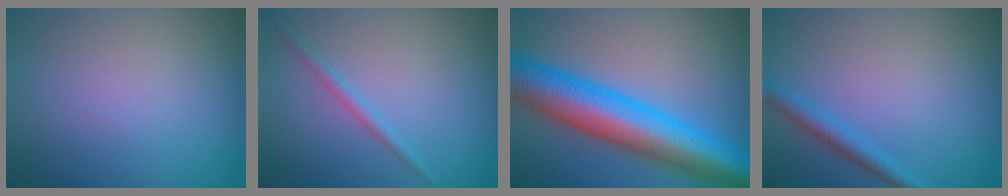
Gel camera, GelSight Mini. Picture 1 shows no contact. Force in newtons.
{"total": 1.3, "press": 1.3, "slide": 0.0}
{"total": 11.6, "press": 11.6, "slide": 0.1}
{"total": 2.2, "press": 2.2, "slide": 0.1}